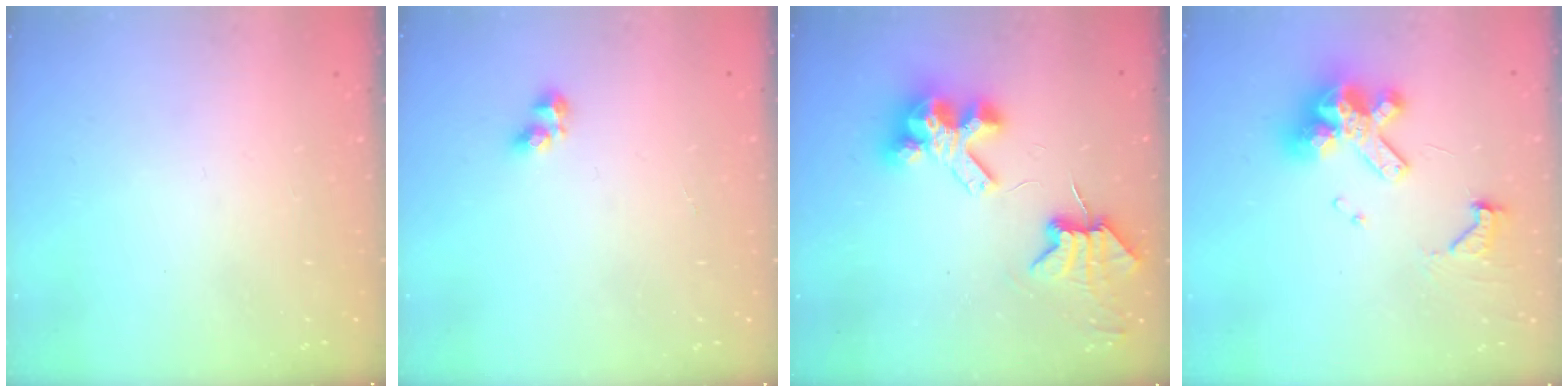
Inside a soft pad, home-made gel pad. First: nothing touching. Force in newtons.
{"total": 3.3, "press": 3.1, "slide": 1.3}
{"total": 8.9, "press": 8.8, "slide": 1.1}
{"total": 13.0, "press": 12.9, "slide": 1.6}